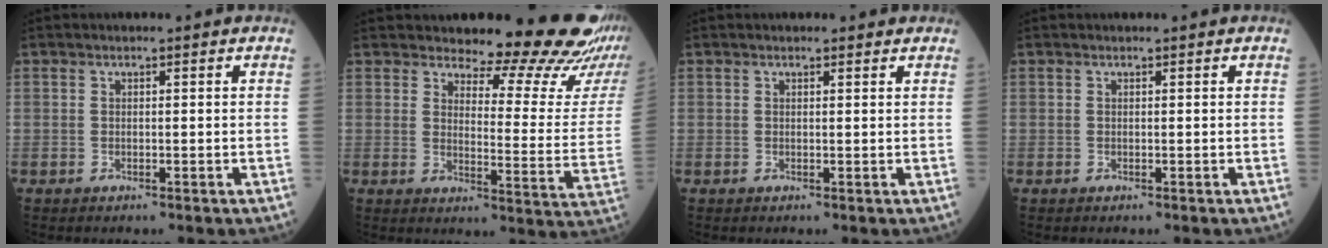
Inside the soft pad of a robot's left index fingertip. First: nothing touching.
{"total": 17.5, "force": [16.0, 1.3, 7.0], "torque": [-0.084, -0.109, 0.175]}
{"total": 1.1, "force": [0.9, 0.4, 0.5], "torque": [-0.011, 0.005, 0.010]}
{"total": 0.0}